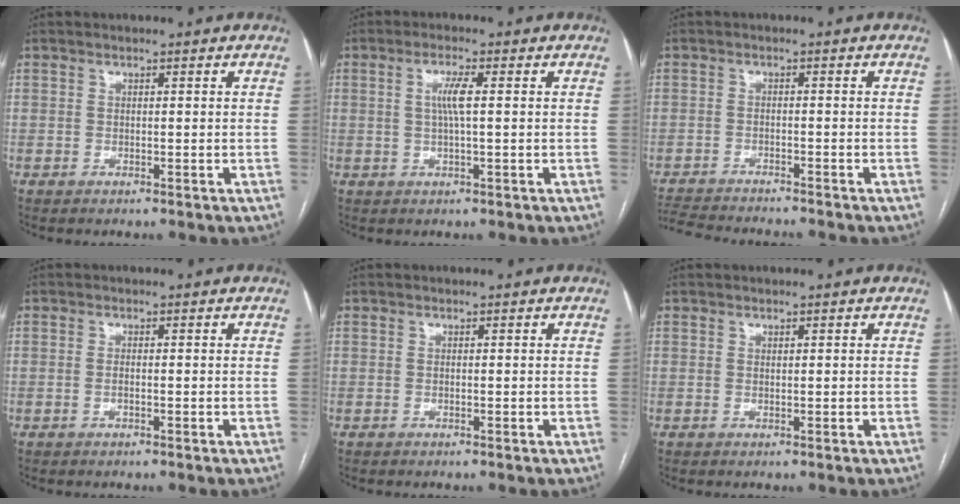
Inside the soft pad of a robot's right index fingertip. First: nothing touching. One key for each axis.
{"total": 3.5, "fx": 0.5, "fy": 0.1, "fz": 3.5, "tx": -0.069, "ty": 0.002, "tz": 0.010}
{"total": 10.3, "fx": -9.6, "fy": 1.2, "fz": 3.4, "tx": -0.055, "ty": -0.005, "tz": -0.145}
{"total": 0.8, "fx": -0.4, "fy": 0.2, "fz": 0.6, "tx": -0.016, "ty": 0.001, "tz": -0.007}
{"total": 0.0}
{"total": 0.0}